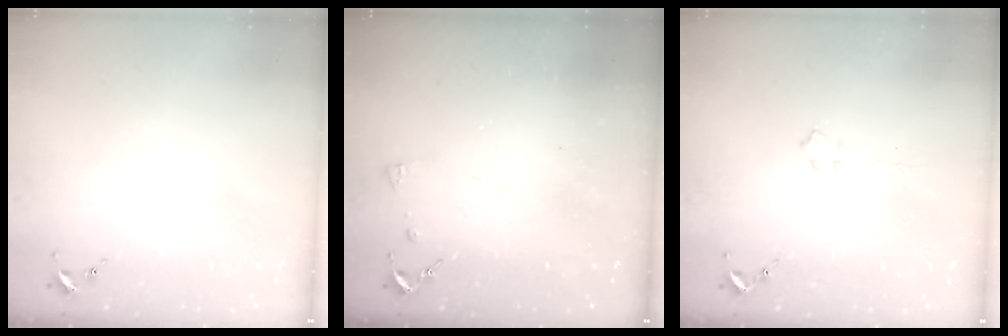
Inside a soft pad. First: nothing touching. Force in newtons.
{"total": 5.4, "press": 5.4, "slide": 0.8}
{"total": 3.2, "press": 3.1, "slide": 0.4}